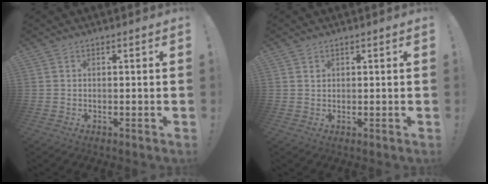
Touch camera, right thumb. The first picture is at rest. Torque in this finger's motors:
{"motor_torque": [-0.05, 0.23, -0.07, 0.18, 0.00]}